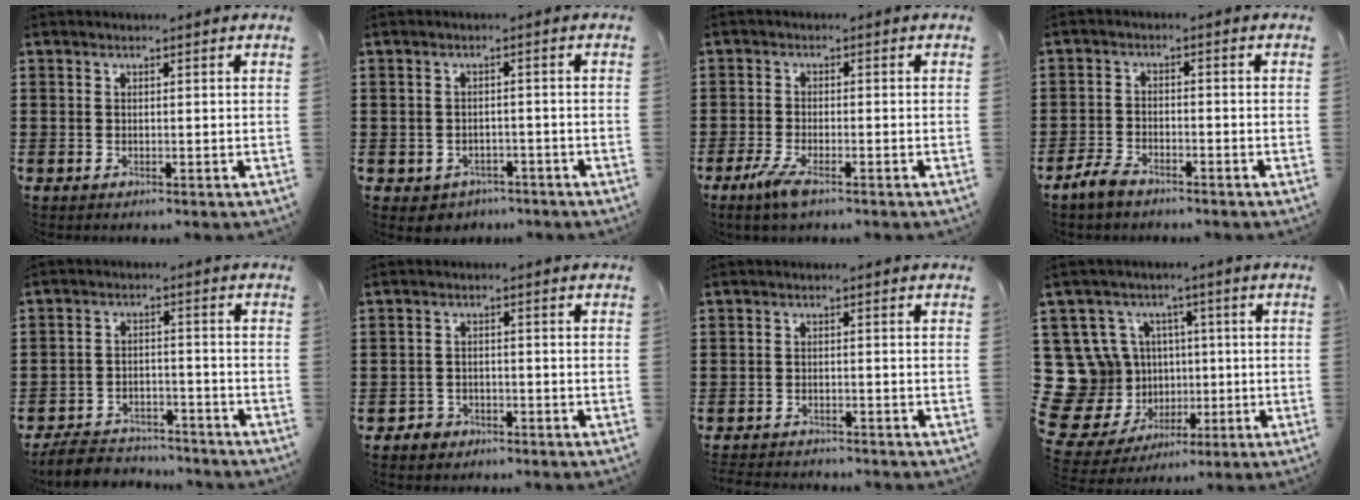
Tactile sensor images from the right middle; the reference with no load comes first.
{"total": 1.7, "force": [-1.4, 0.8, -0.2], "torque": [-0.005, 0.001, -0.034]}
{"total": 3.5, "force": [-2.0, 0.8, 2.8], "torque": [-0.074, -0.010, -0.043]}
{"total": 3.5, "force": [-2.9, 1.2, 1.5], "torque": [-0.047, 0.002, -0.064]}
{"total": 5.1, "force": [-5.0, 1.1, 0.4], "torque": [-0.012, 0.012, -0.102]}
{"total": 1.9, "force": [-1.6, 1.0, 0.0], "torque": [-0.007, 0.003, -0.036]}
{"total": 2.0, "force": [-2.0, 0.2, -0.1], "torque": [-0.006, 0.000, -0.043]}
{"total": 13.3, "force": [1.4, 12.7, 3.6], "torque": [-0.137, -0.009, 0.050]}